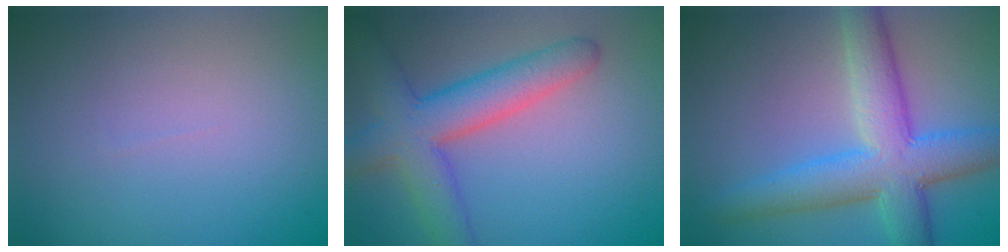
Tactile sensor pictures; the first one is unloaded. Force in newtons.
{"total": 6.6, "press": 6.6, "slide": 0.3}
{"total": 7.7, "press": 7.7, "slide": 0.1}